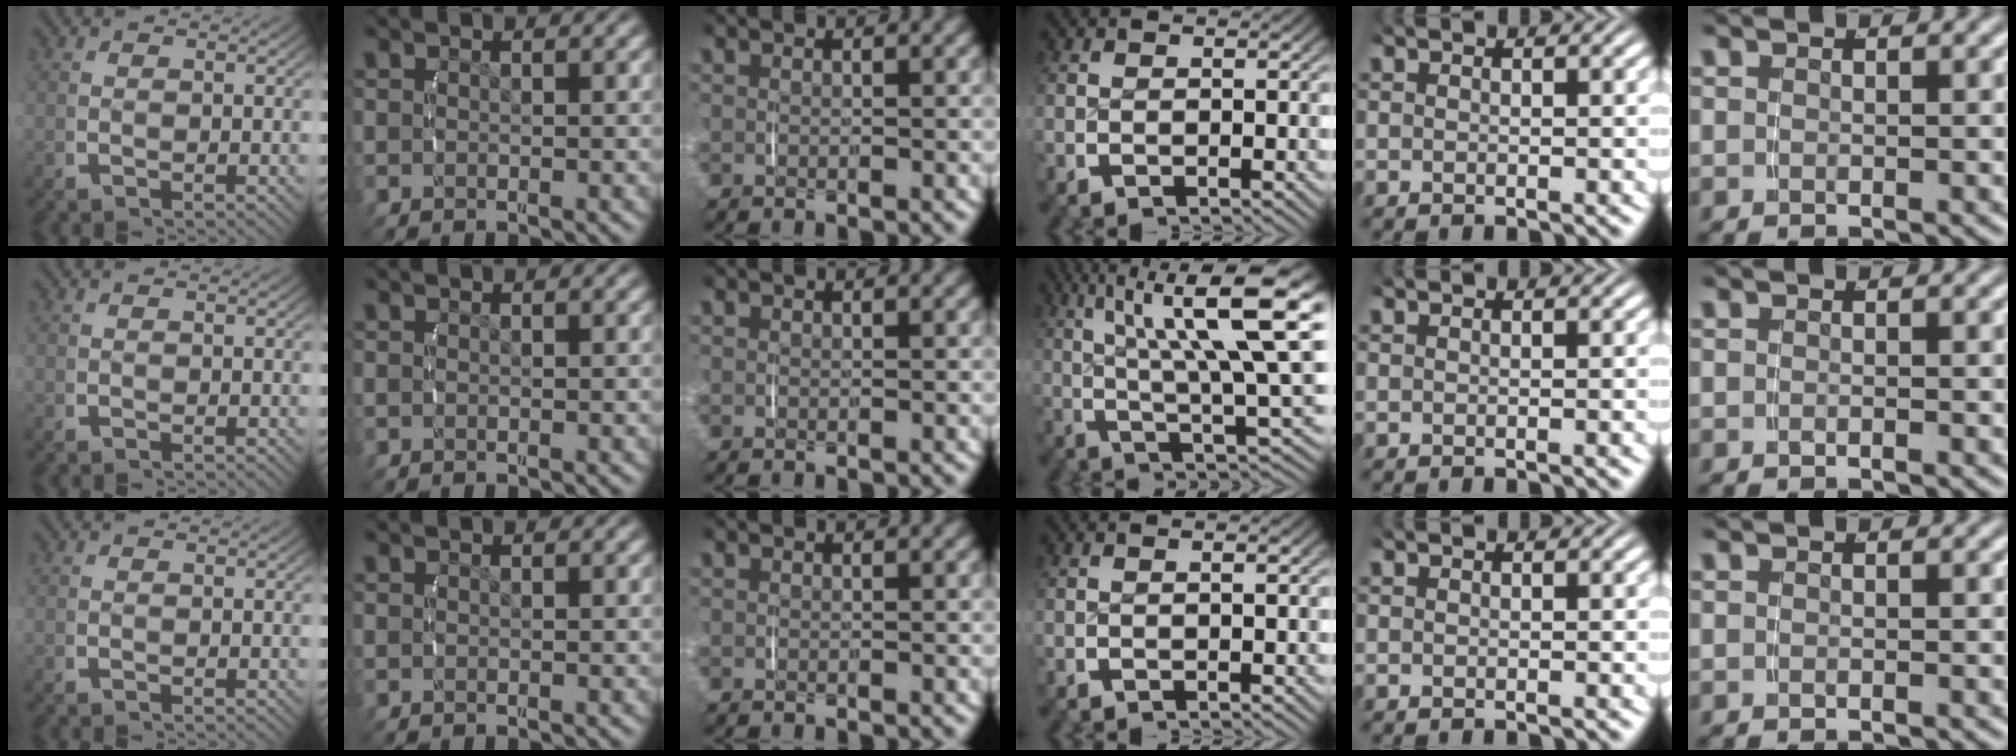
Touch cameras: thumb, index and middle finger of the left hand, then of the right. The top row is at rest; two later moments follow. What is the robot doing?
{"motion": "lift_and_place", "object": "measuring cup"}